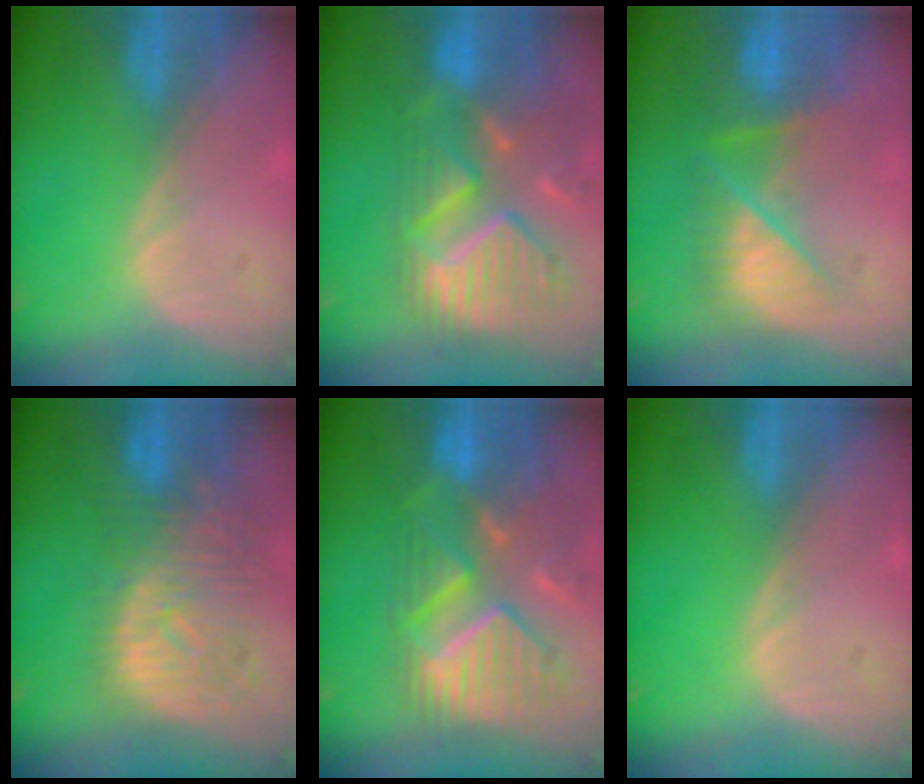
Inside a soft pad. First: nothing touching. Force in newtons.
{"total": 12.4, "press": 10.6, "slide": 6.5}
{"total": 7.5, "press": 7.2, "slide": 1.8}
{"total": 10.8, "press": 9.6, "slide": 5.0}
{"total": 12.2, "press": 10.5, "slide": 6.1}
{"total": 0.0}